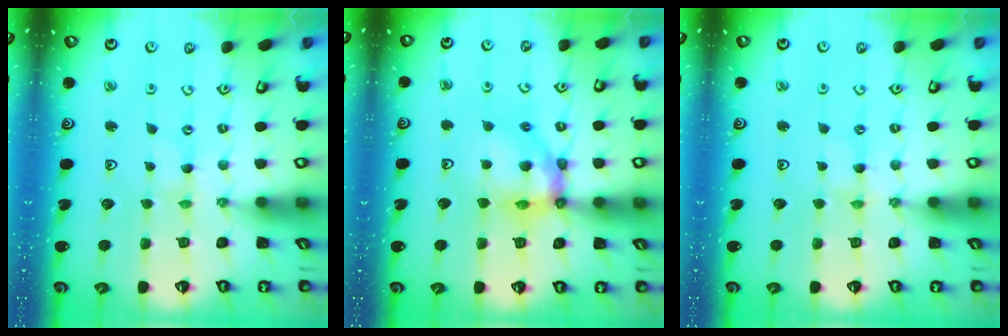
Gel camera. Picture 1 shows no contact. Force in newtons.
{"total": 11.9, "press": 11.8, "slide": 1.4}
{"total": 1.9, "press": 1.9, "slide": 0.4}